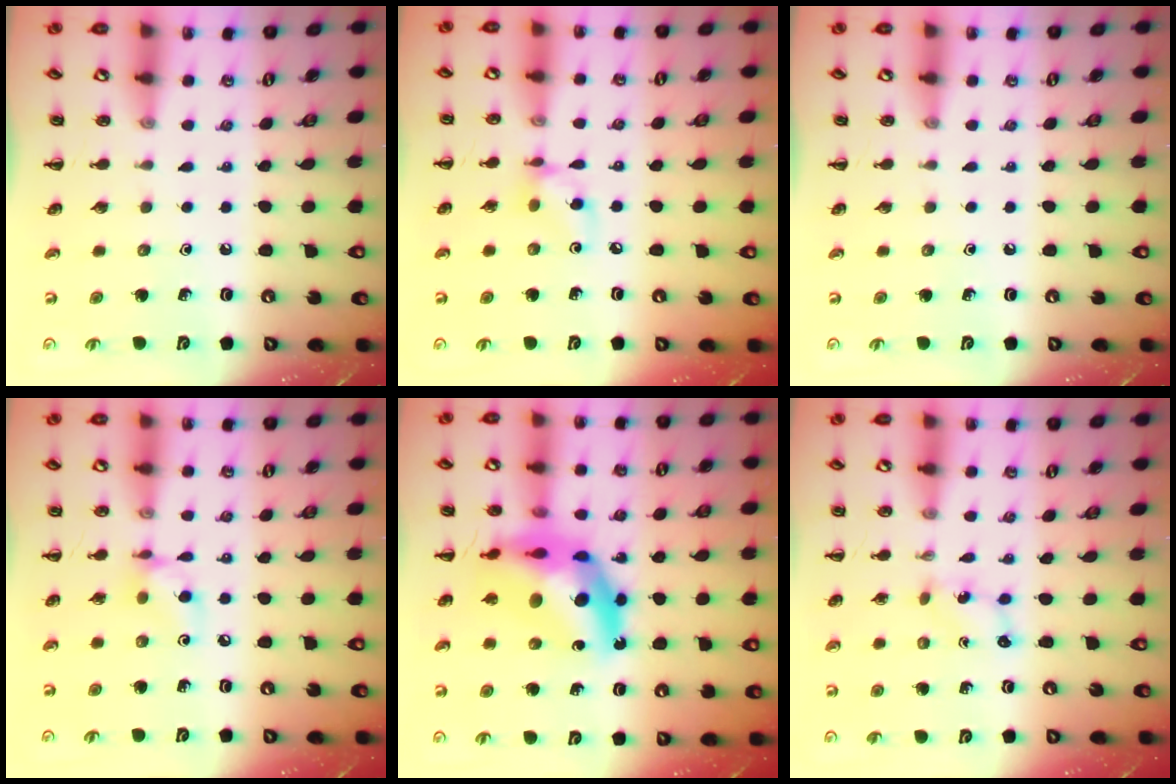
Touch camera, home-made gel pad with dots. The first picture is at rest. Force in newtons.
{"total": 6.6, "press": 6.6, "slide": 0.3}
{"total": 0.0}
{"total": 7.0, "press": 7.0, "slide": 0.6}
{"total": 16.3, "press": 15.7, "slide": 4.5}
{"total": 2.0, "press": 2.0, "slide": 0.6}